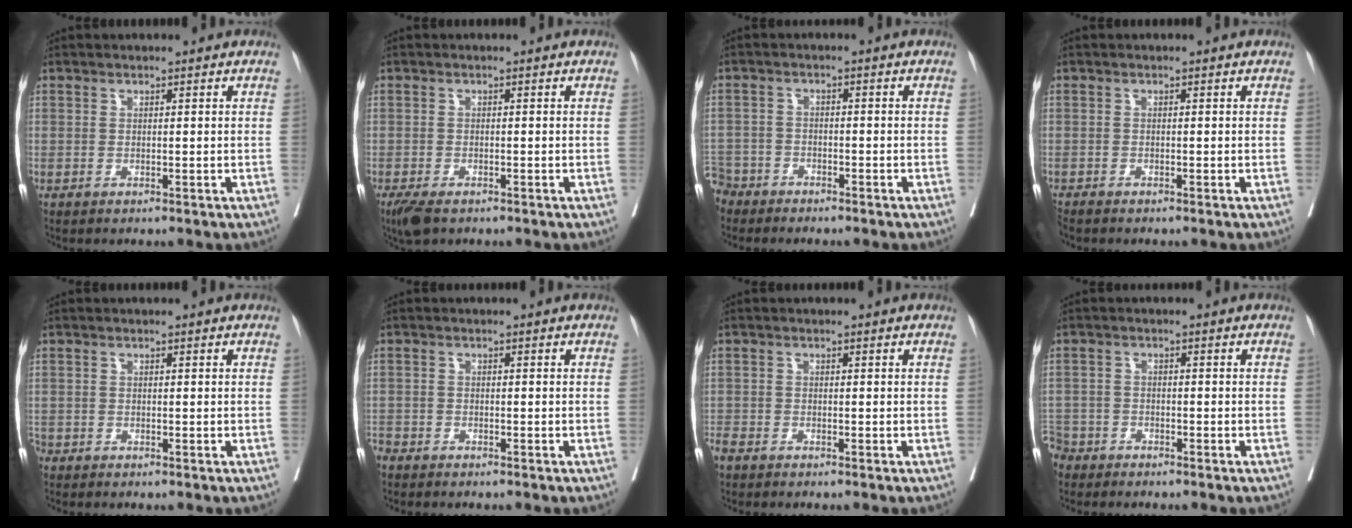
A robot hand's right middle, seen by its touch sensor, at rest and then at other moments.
{"total": 3.8, "force": [-2.7, 1.5, 2.2], "torque": [-0.043, -0.010, -0.044]}
{"total": 5.2, "force": [-4.6, 2.2, -0.4], "torque": [0.013, -0.003, -0.093]}
{"total": 1.0, "force": [-1.0, 0.0, 0.1], "torque": [-0.008, -0.005, -0.021]}
{"total": 1.4, "force": [-1.2, 0.7, 0.2], "torque": [-0.005, 0.000, -0.024]}
{"total": 3.7, "force": [-3.4, 1.1, 1.0], "torque": [-0.011, -0.004, -0.058]}
{"total": 2.9, "force": [-2.3, 1.0, 1.4], "torque": [-0.031, -0.007, -0.045]}
{"total": 4.9, "force": [-4.4, 2.2, 0.1], "torque": [0.003, -0.003, -0.088]}